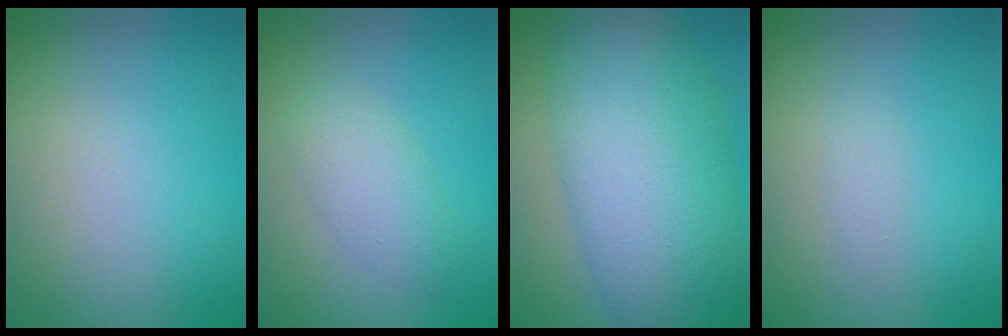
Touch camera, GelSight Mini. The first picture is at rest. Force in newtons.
{"total": 2.7, "press": 2.7, "slide": 0.1}
{"total": 11.8, "press": 11.8, "slide": 0.1}
{"total": 0.9, "press": 0.9, "slide": 0.0}